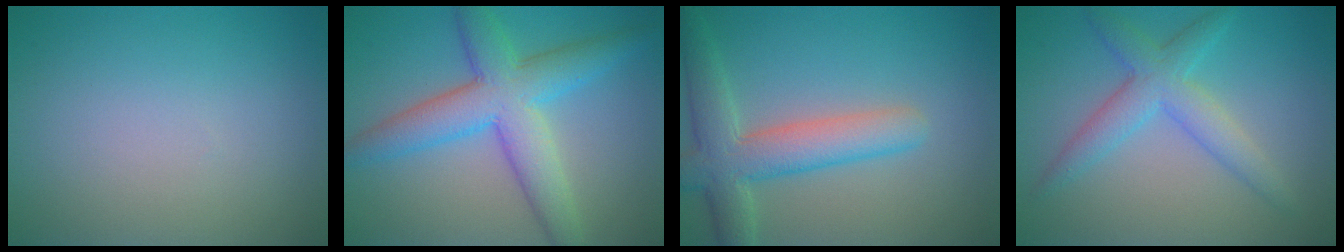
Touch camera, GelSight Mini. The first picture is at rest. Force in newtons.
{"total": 7.1, "press": 7.1, "slide": 0.2}
{"total": 5.7, "press": 5.7, "slide": 0.2}
{"total": 4.0, "press": 4.0, "slide": 0.1}